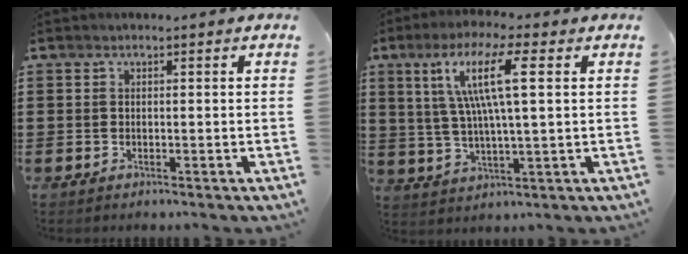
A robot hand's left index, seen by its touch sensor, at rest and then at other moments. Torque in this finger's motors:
{"motor_torque": [2.14, 0.00, 0.55, 0.21]}